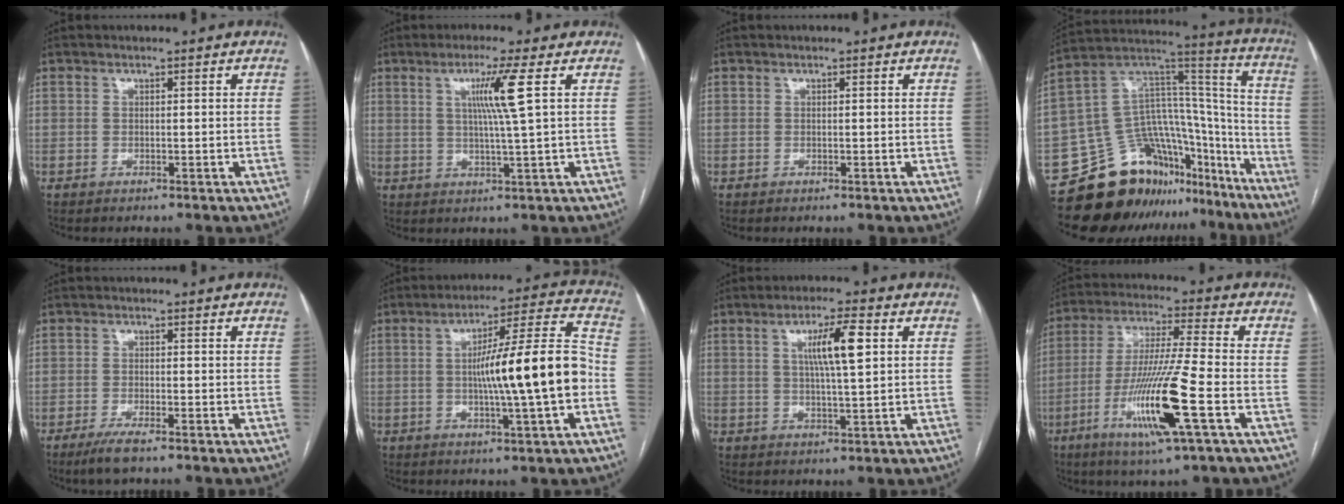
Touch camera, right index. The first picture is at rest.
{"total": 6.4, "force": [1.9, -1.6, 5.9], "torque": [-0.111, -0.003, 0.037]}
{"total": 0.0}
{"total": 22.3, "force": [-17.3, 11.3, 8.5], "torque": [-0.128, 0.076, -0.265]}
{"total": 3.8, "force": [-2.7, 0.3, 2.6], "torque": [-0.054, -0.009, -0.049]}
{"total": 15.2, "force": [-1.8, 0.1, 15.1], "torque": [-0.233, 0.014, -0.032]}
{"total": 7.2, "force": [2.0, 0.4, 6.9], "torque": [-0.122, 0.005, 0.034]}
{"total": 15.0, "force": [-5.5, -0.4, 13.9], "torque": [-0.282, -0.020, -0.104]}